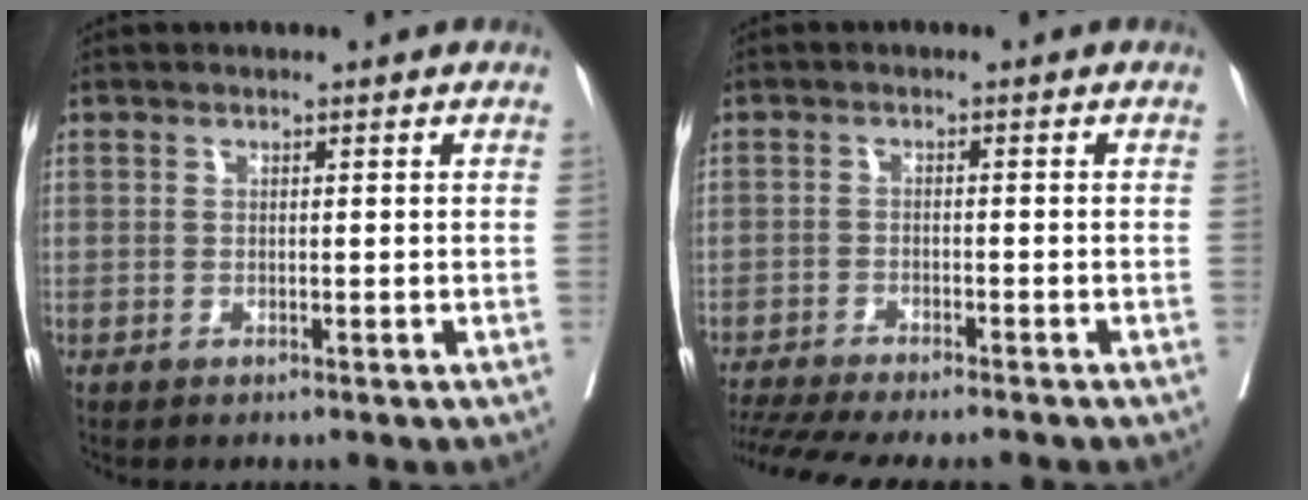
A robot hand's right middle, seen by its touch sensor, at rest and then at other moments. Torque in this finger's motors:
{"motor_torque": [1.09, -1.05, 0.31, 0.12]}